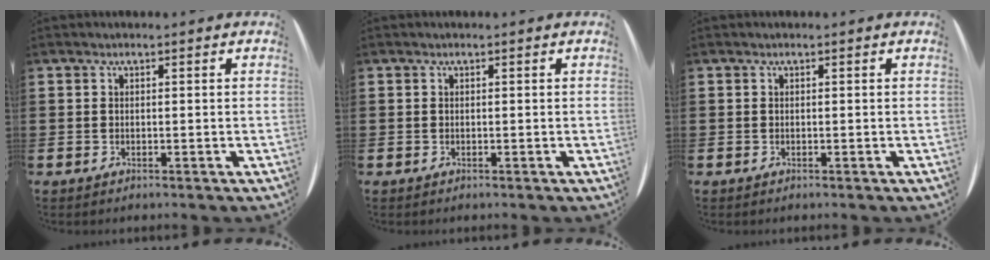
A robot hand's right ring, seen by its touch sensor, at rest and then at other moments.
{"total": 0.0}
{"total": 0.0}